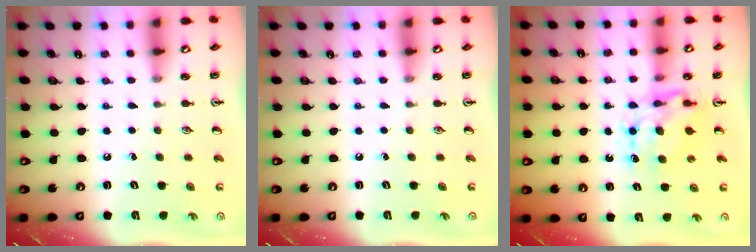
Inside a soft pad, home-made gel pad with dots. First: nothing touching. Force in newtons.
{"total": 0.0}
{"total": 8.3, "press": 8.3, "slide": 0.7}